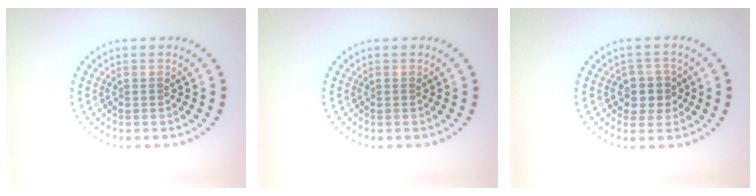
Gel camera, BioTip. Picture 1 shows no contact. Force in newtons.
{"total": 0.0}
{"total": 2.9, "press": 2.7, "slide": 1.2}